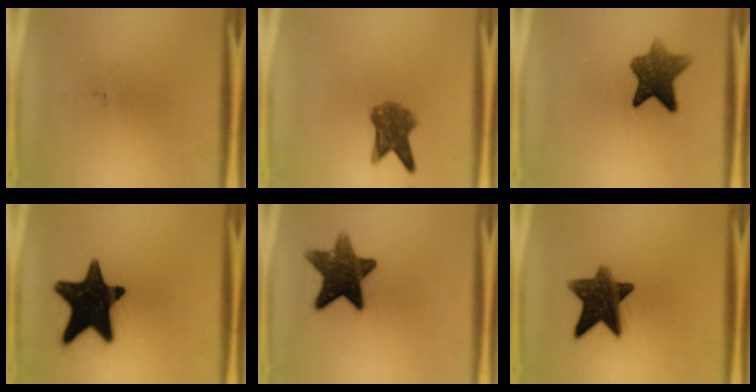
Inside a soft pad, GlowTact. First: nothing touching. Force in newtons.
{"total": 5.7}
{"total": 8.1}
{"total": 18.6}
{"total": 12.3}
{"total": 11.5}